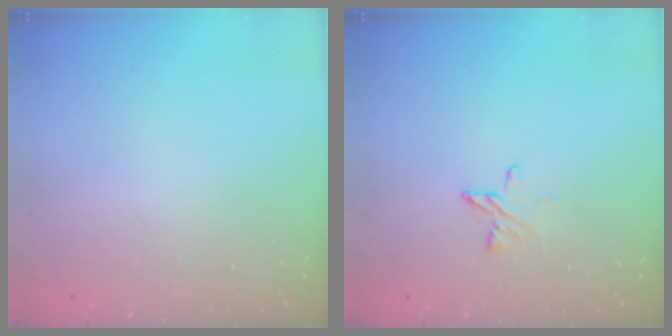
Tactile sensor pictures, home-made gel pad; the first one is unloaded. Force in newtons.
{"total": 4.7, "press": 4.7, "slide": 0.4}